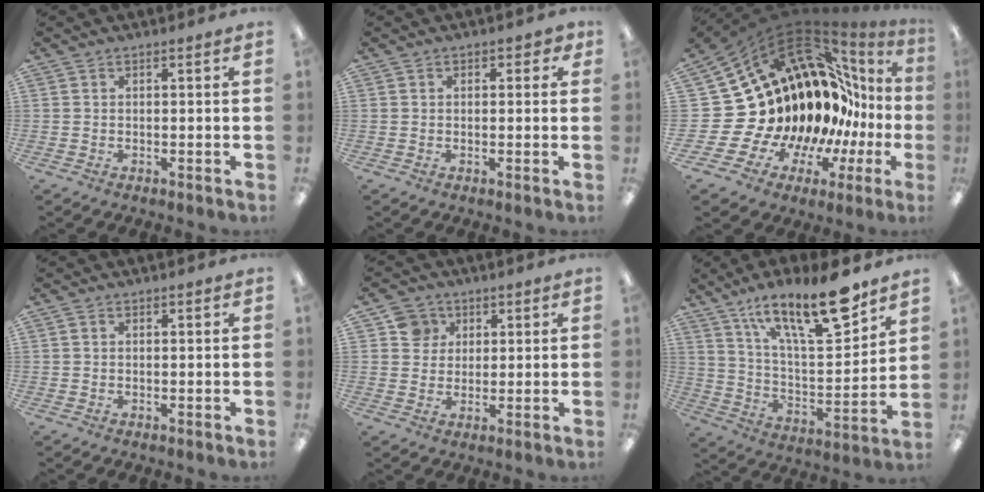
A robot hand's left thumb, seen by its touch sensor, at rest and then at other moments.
{"total": 2.1, "force": [0.7, 1.3, 1.5], "torque": [-0.013, 0.000, 0.008]}
{"total": 21.6, "force": [3.7, 16.5, 13.4], "torque": [-0.175, -0.133, 0.156]}
{"total": 0.7, "force": [0.3, 0.4, 0.5], "torque": [-0.002, 0.000, 0.003]}
{"total": 6.1, "force": [2.7, 5.4, 0.9], "torque": [-0.008, -0.002, 0.047]}
{"total": 20.4, "force": [14.4, 5.7, 13.2], "torque": [-0.210, -0.089, 0.236]}